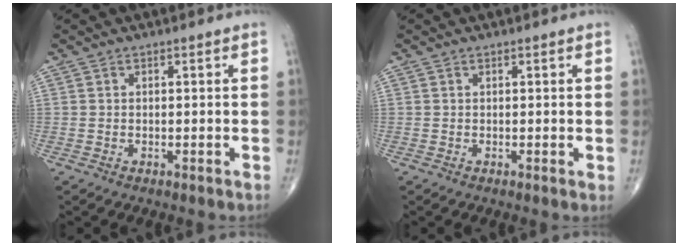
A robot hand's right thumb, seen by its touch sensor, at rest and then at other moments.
{"total": 0.7, "force": [0.2, 0.1, 0.6], "torque": [-0.013, -0.002, 0.002]}